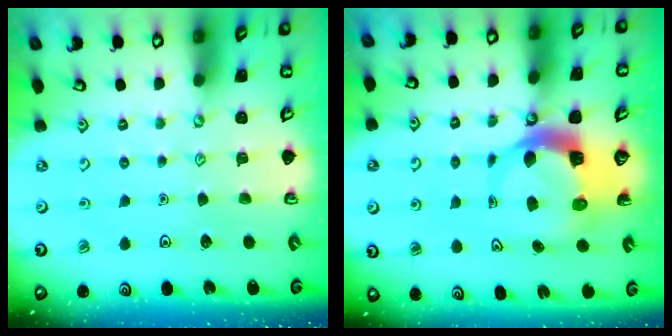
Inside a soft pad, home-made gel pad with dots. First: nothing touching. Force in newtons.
{"total": 7.2, "press": 7.2, "slide": 1.0}